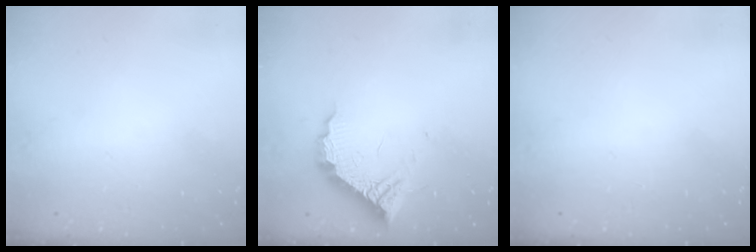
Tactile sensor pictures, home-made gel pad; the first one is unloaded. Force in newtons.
{"total": 11.9, "press": 11.8, "slide": 0.8}
{"total": 0.0}